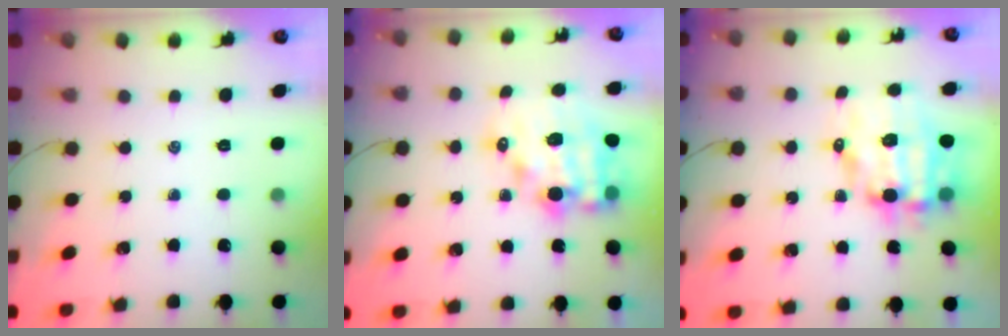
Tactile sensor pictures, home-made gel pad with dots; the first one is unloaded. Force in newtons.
{"total": 14.0, "press": 13.6, "slide": 3.5}
{"total": 11.1, "press": 10.8, "slide": 2.6}